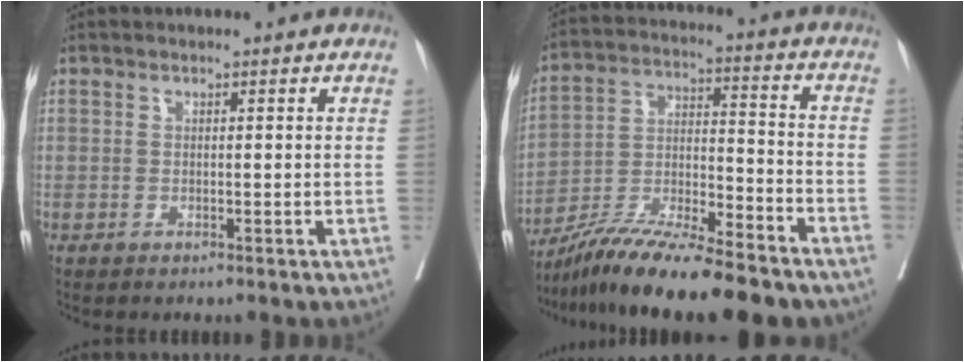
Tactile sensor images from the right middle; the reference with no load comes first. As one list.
[{"total": 17.3, "force": [-14.3, 1.6, 9.6], "torque": [-0.185, -0.019, -0.250]}]